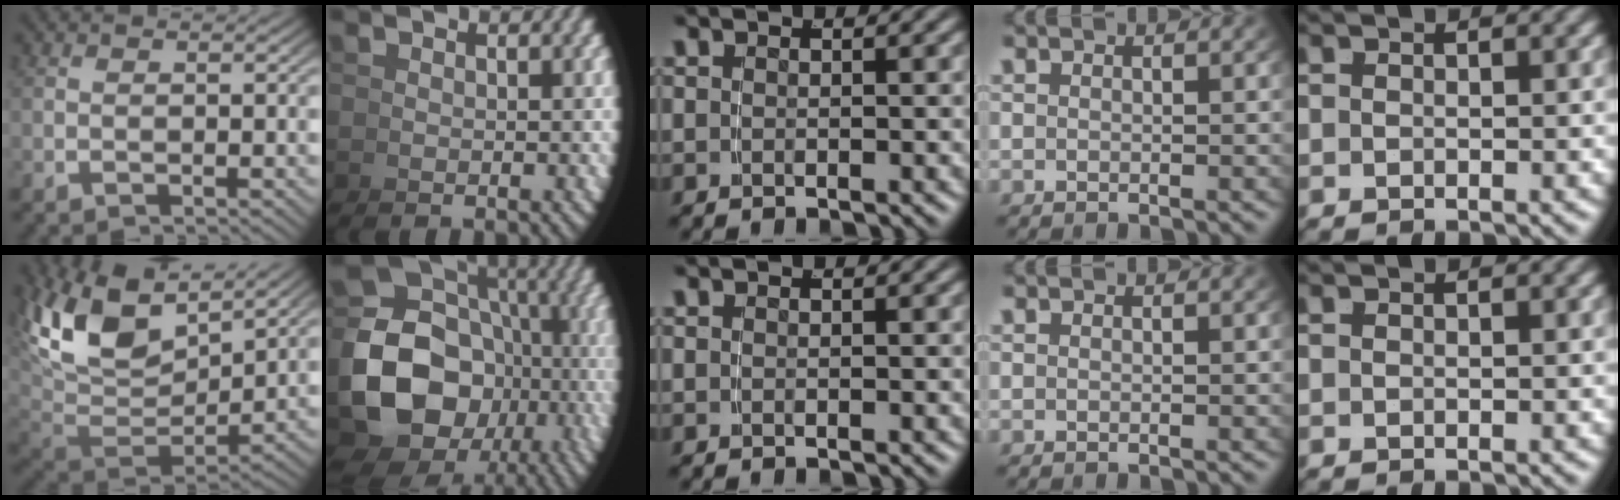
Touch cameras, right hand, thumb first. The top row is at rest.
{"thumb": {"total": 11.8, "force": [3.6, 7.1, 8.8], "torque": [-0.202, -0.026, 0.076]}, "index": {"total": 16.4, "force": [-2.5, 13.2, 9.4], "torque": [-0.214, -0.072, -0.018]}}